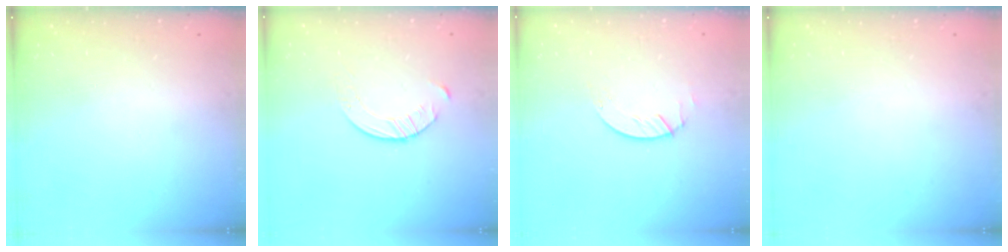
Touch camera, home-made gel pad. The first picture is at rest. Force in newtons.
{"total": 4.6, "press": 4.5, "slide": 0.6}
{"total": 1.3, "press": 1.2, "slide": 0.1}
{"total": 0.0}